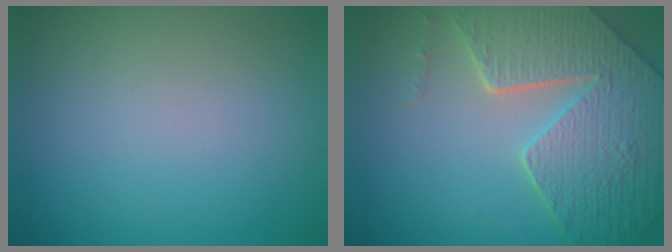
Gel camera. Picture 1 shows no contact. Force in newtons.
{"total": 8.4, "press": 6.0, "slide": 5.8}